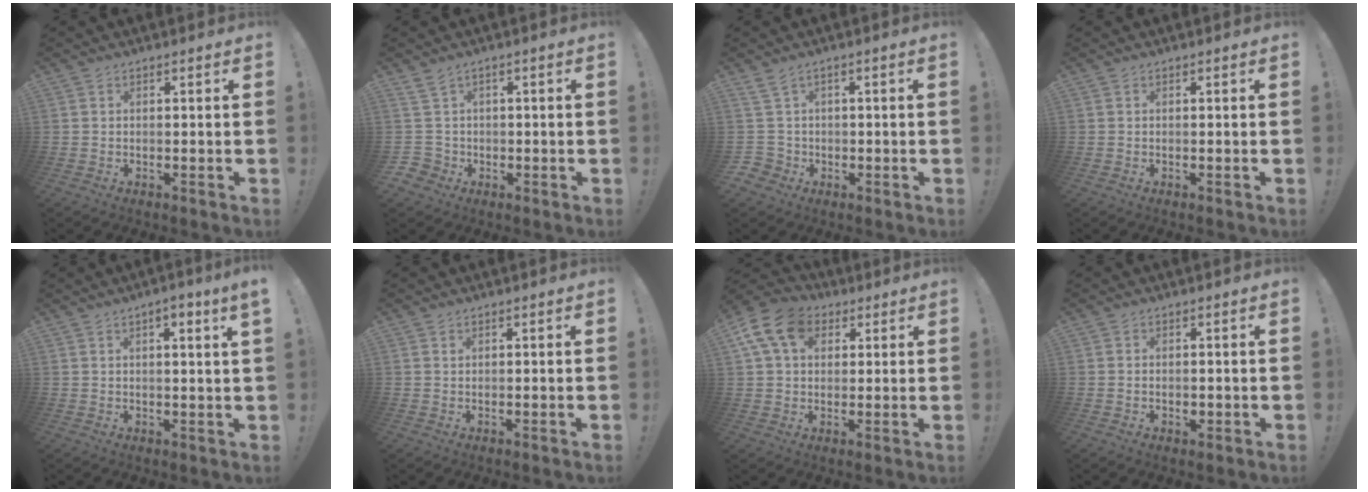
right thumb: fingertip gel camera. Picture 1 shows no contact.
{"total": 4.7, "force": [1.6, 4.3, 1.1], "torque": [-0.026, -0.005, 0.033]}
{"total": 4.4, "force": [1.4, 3.9, 1.2], "torque": [-0.034, -0.001, 0.030]}
{"total": 0.0}
{"total": 3.6, "force": [1.4, -0.4, 3.3], "torque": [-0.042, -0.009, 0.016]}
{"total": 0.8, "force": [0.6, 0.5, 0.3], "torque": [-0.003, -0.001, 0.011]}
{"total": 14.0, "force": [5.2, 10.1, 8.1], "torque": [-0.139, -0.011, 0.104]}
{"total": 1.1, "force": [-0.4, 0.8, 0.6], "torque": [-0.002, 0.001, -0.008]}